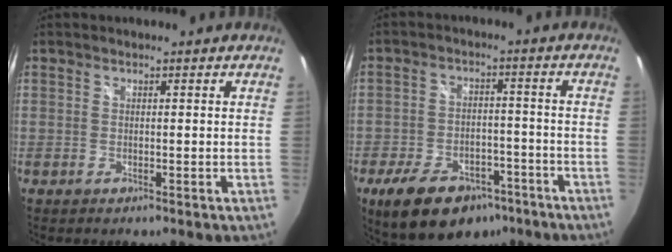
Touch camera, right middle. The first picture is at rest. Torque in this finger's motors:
{"motor_torque": [1.14, -0.99, 0.19, 0.09]}